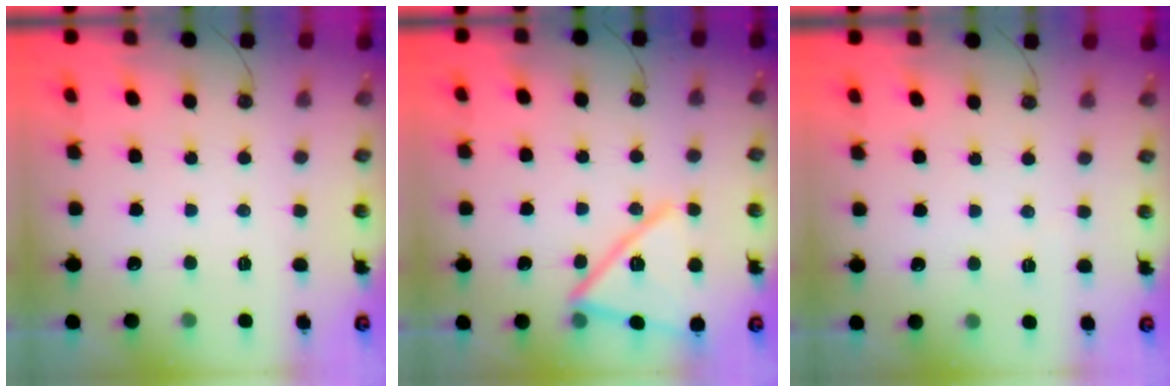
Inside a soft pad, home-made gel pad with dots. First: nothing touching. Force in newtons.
{"total": 17.4, "press": 17.3, "slide": 1.3}
{"total": 2.5, "press": 1.1, "slide": 2.2}